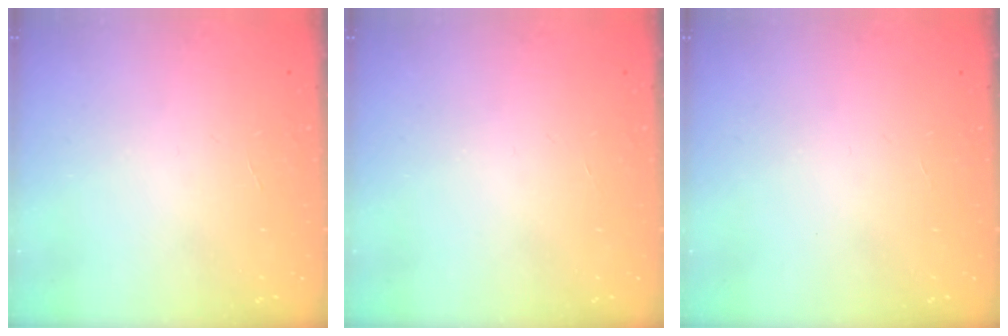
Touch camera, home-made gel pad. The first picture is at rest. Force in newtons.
{"total": 0.0}
{"total": 0.0}